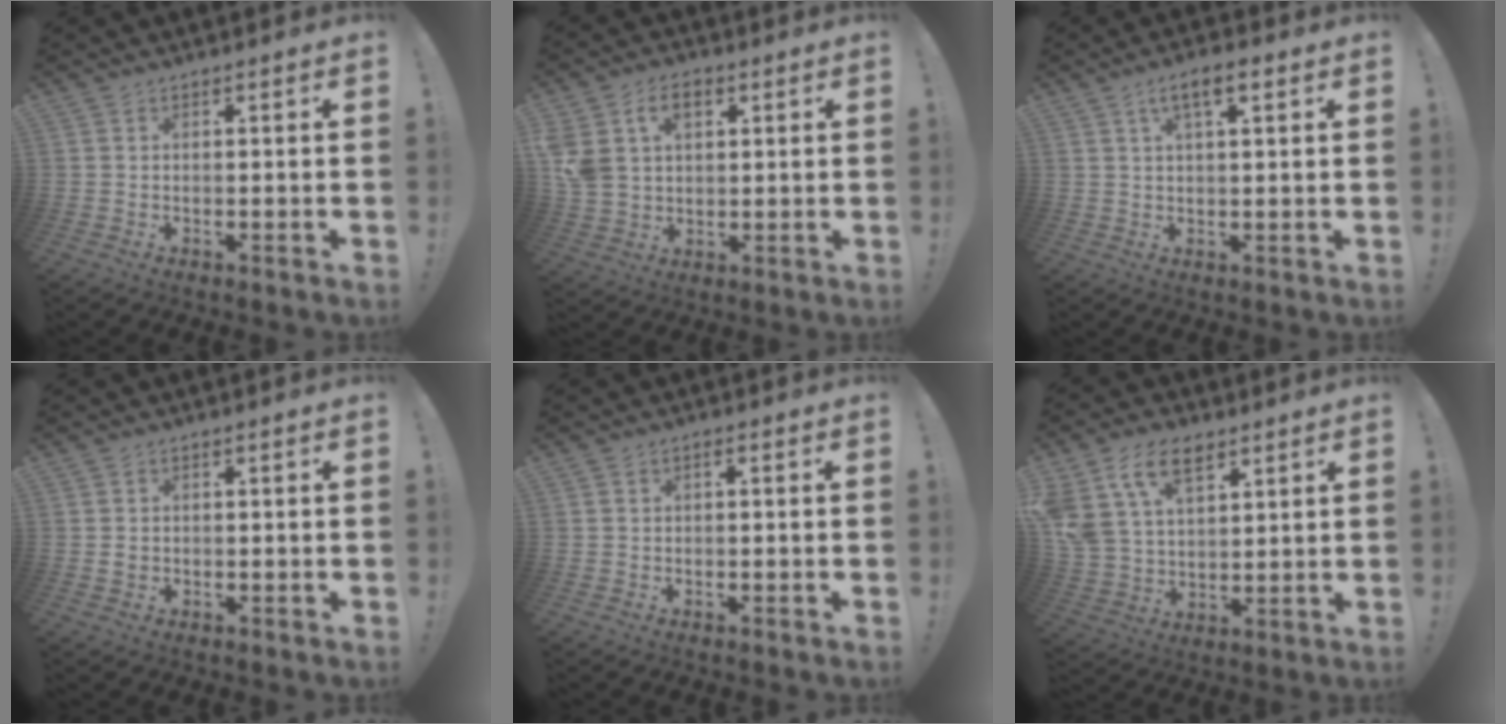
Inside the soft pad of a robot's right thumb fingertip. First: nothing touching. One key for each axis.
{"total": 10.5, "fx": 4.2, "fy": 7.3, "fz": 6.3, "tx": -0.120, "ty": -0.005, "tz": 0.079}
{"total": 5.8, "fx": 2.5, "fy": 2.0, "fz": 4.8, "tx": -0.075, "ty": -0.002, "tz": 0.039}
{"total": 1.2, "fx": -0.2, "fy": 1.2, "fz": 0.3, "tx": -0.006, "ty": 0.003, "tz": -0.003}
{"total": 0.8, "fx": -0.5, "fy": 0.4, "fz": 0.5, "tx": -0.011, "ty": 0.005, "tz": -0.010}
{"total": 14.7, "fx": 8.2, "fy": 8.9, "fz": 8.3, "tx": -0.155, "ty": -0.033, "tz": 0.156}